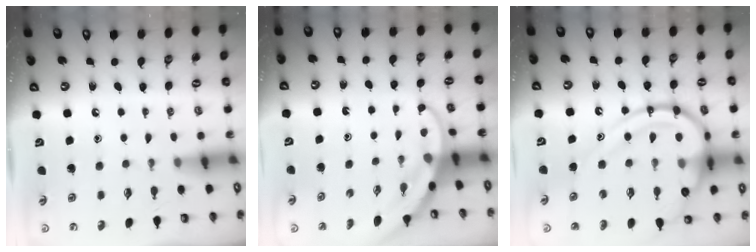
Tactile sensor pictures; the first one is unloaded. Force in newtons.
{"total": 3.1, "press": 3.1, "slide": 0.1}
{"total": 20.4, "press": 20.3, "slide": 2.2}